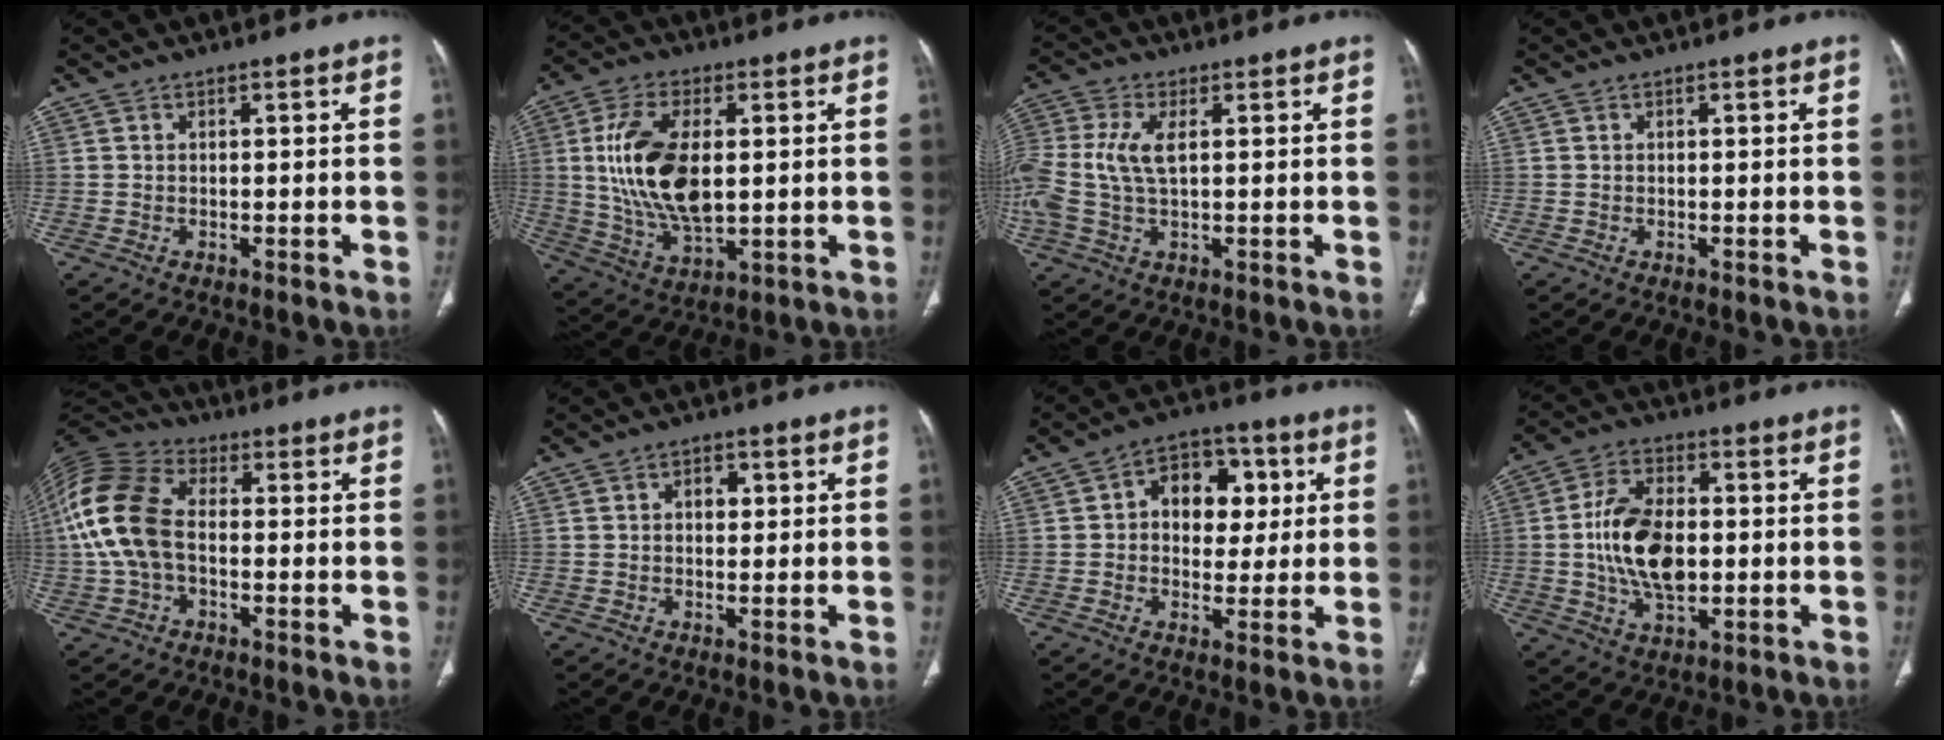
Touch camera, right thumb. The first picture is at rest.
{"total": 16.3, "force": [1.8, 8.4, 13.9], "torque": [-0.270, -0.012, 0.043]}
{"total": 10.5, "force": [1.4, 5.3, 9.0], "torque": [-0.236, 0.011, 0.030]}
{"total": 0.0}
{"total": 14.8, "force": [-0.3, 9.4, 11.5], "torque": [-0.254, 0.034, -0.013]}
{"total": 3.1, "force": [0.8, 2.1, 2.1], "torque": [-0.021, 0.002, 0.010]}
{"total": 11.9, "force": [2.3, 8.5, 8.0], "torque": [-0.067, 0.012, 0.029]}
{"total": 13.9, "force": [-0.2, 8.1, 11.2], "torque": [-0.197, 0.006, -0.002]}